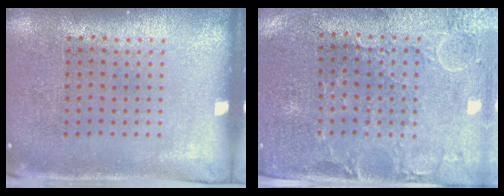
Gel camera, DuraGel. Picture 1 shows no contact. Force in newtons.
{"total": 0.6, "press": 0.3, "slide": 0.5}